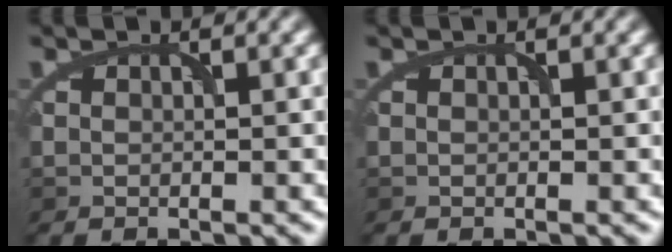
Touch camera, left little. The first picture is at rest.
{"total": 0.0}